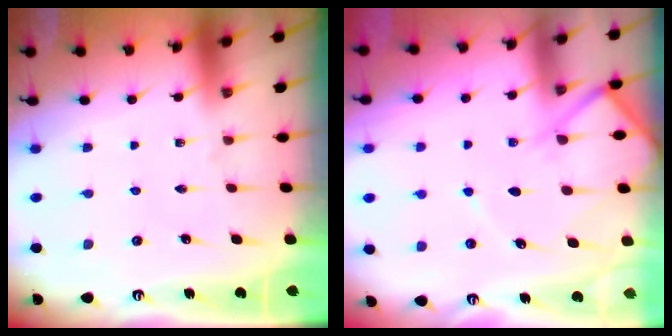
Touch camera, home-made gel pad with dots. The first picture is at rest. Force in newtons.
{"total": 8.5, "press": 8.4, "slide": 0.9}